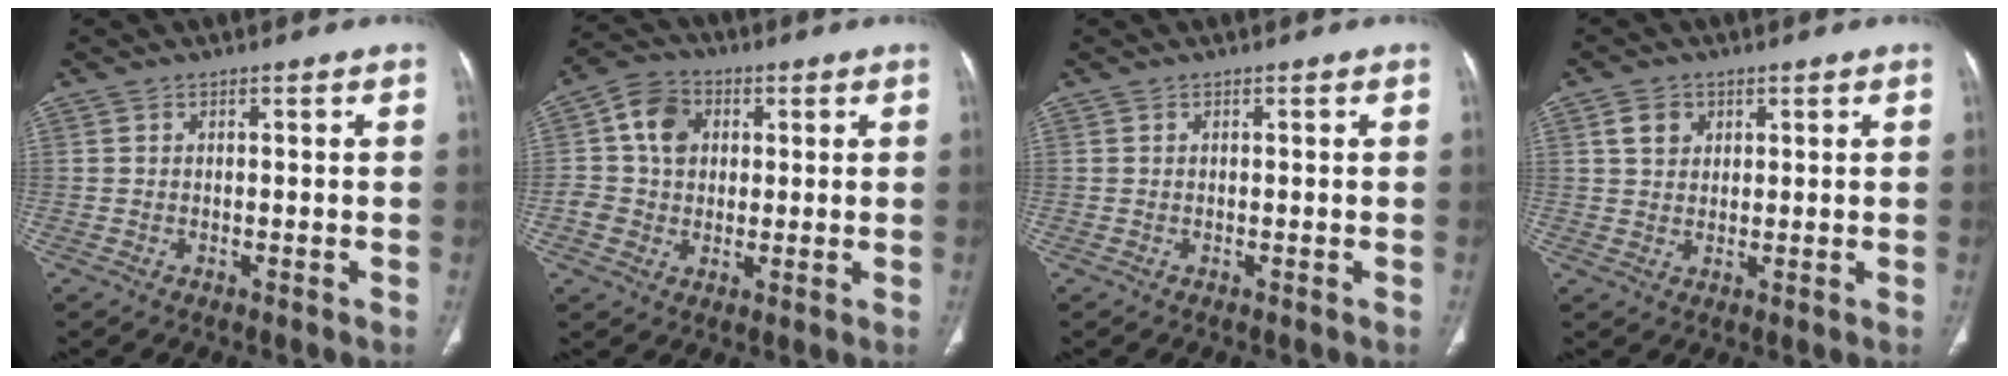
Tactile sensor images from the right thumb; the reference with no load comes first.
{"total": 8.8, "force": [1.7, 7.3, 4.7], "torque": [-0.054, 0.010, 0.025]}
{"total": 0.0}
{"total": 4.0, "force": [1.7, 3.1, 1.8], "torque": [-0.014, -0.006, 0.033]}